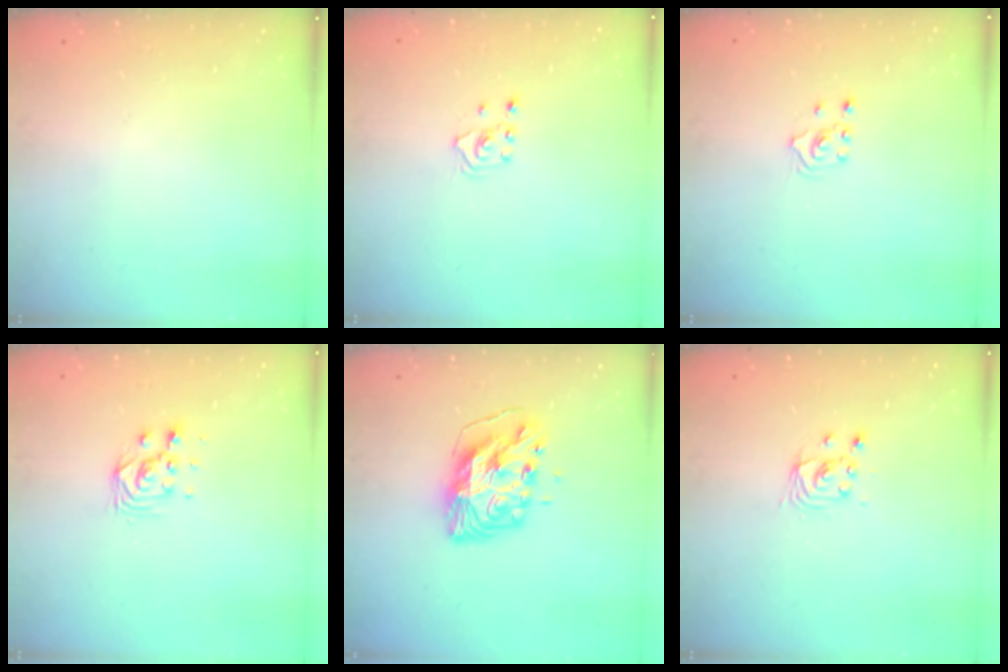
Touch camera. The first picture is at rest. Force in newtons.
{"total": 2.0, "press": 1.8, "slide": 0.9}
{"total": 2.1, "press": 1.8, "slide": 0.9}
{"total": 4.7, "press": 4.6, "slide": 0.6}
{"total": 10.5, "press": 10.4, "slide": 1.0}
{"total": 2.9, "press": 2.9, "slide": 0.0}